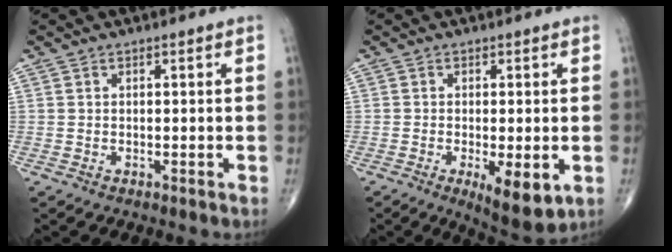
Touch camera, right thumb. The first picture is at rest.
{"total": 8.2, "force": [-2.5, 2.7, 7.4], "torque": [-0.104, -0.019, -0.033]}